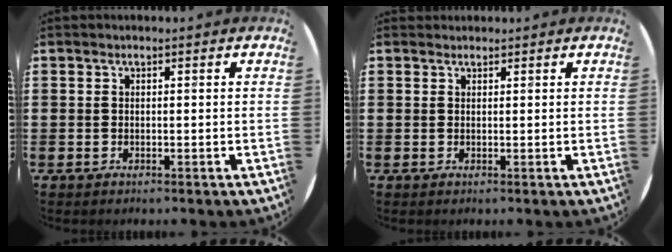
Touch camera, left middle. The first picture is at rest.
{"total": 0.5, "force": [0.5, 0.1, -0.1], "torque": [0.003, 0.004, 0.009]}